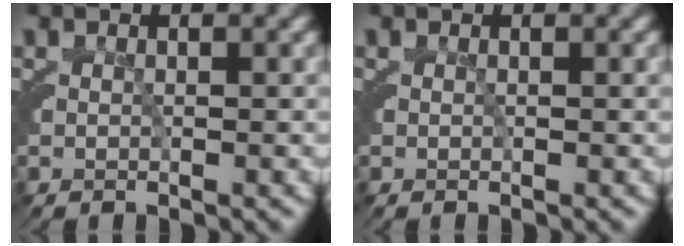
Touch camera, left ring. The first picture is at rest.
{"total": 0.0}